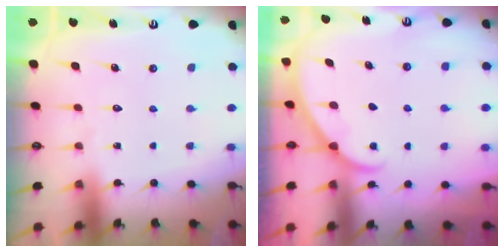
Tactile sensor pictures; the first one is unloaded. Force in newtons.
{"total": 2.0, "press": 2.0, "slide": 0.3}